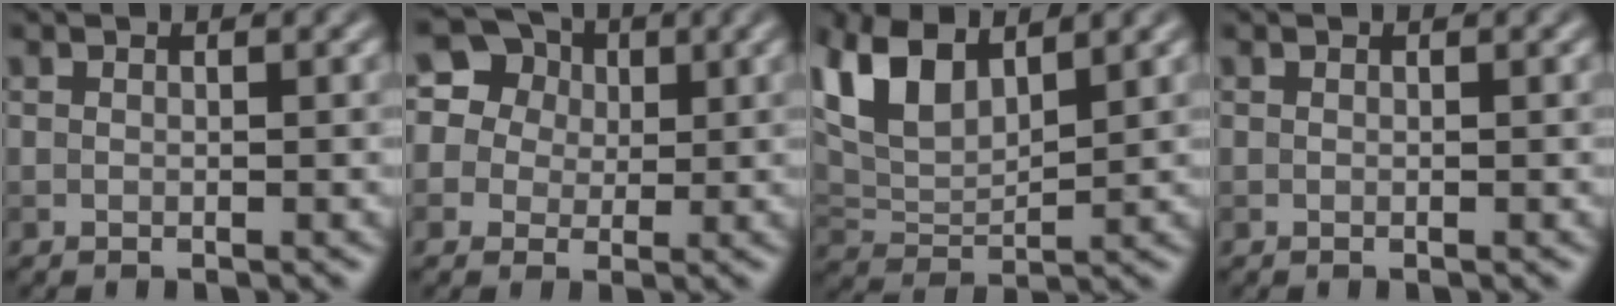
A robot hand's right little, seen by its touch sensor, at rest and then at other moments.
{"total": 11.0, "force": [4.7, 9.2, 3.9], "torque": [-0.116, 0.042, 0.066]}
{"total": 7.2, "force": [4.3, 3.3, 4.8], "torque": [-0.112, 0.014, 0.082]}
{"total": 0.0}